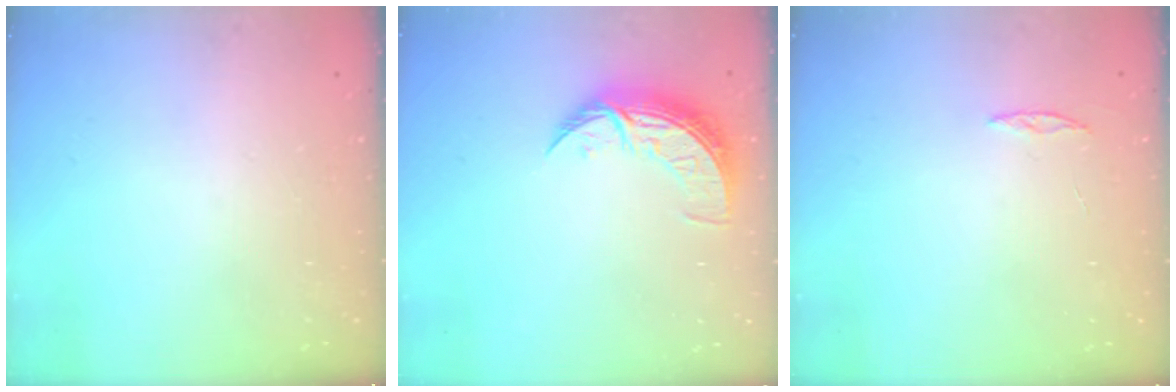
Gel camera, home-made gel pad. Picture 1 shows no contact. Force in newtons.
{"total": 8.6, "press": 8.5, "slide": 0.8}
{"total": 2.0, "press": 2.0, "slide": 0.2}